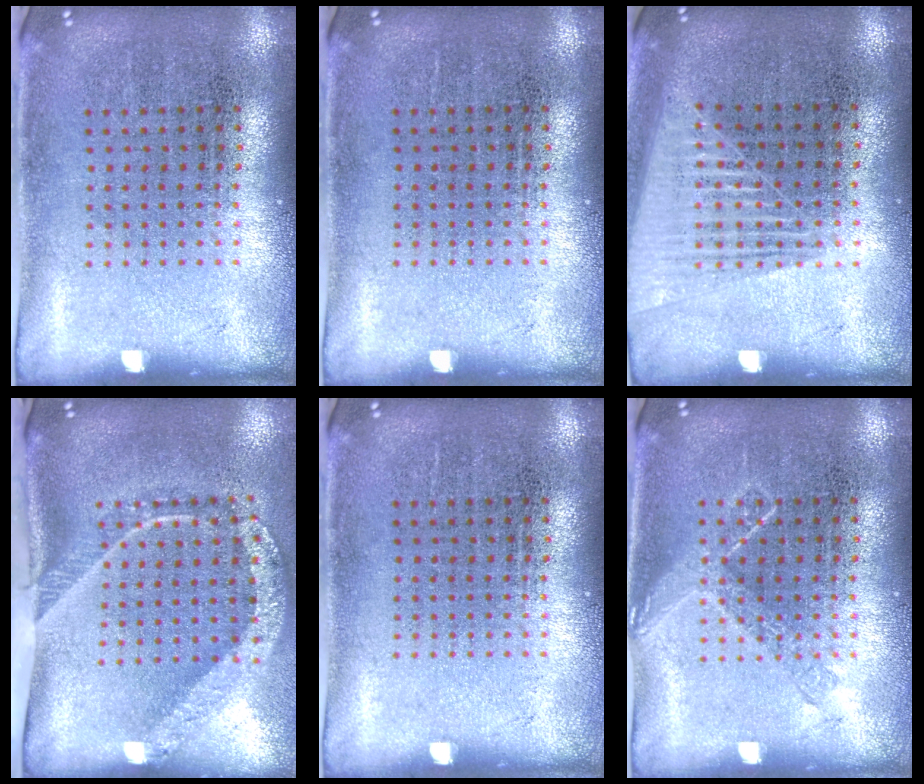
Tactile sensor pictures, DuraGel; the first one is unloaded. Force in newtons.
{"total": 0.0}
{"total": 1.5, "press": 1.5, "slide": 0.4}
{"total": 2.4, "press": 1.7, "slide": 1.7}
{"total": 0.0}
{"total": 1.8, "press": 1.8, "slide": 0.4}